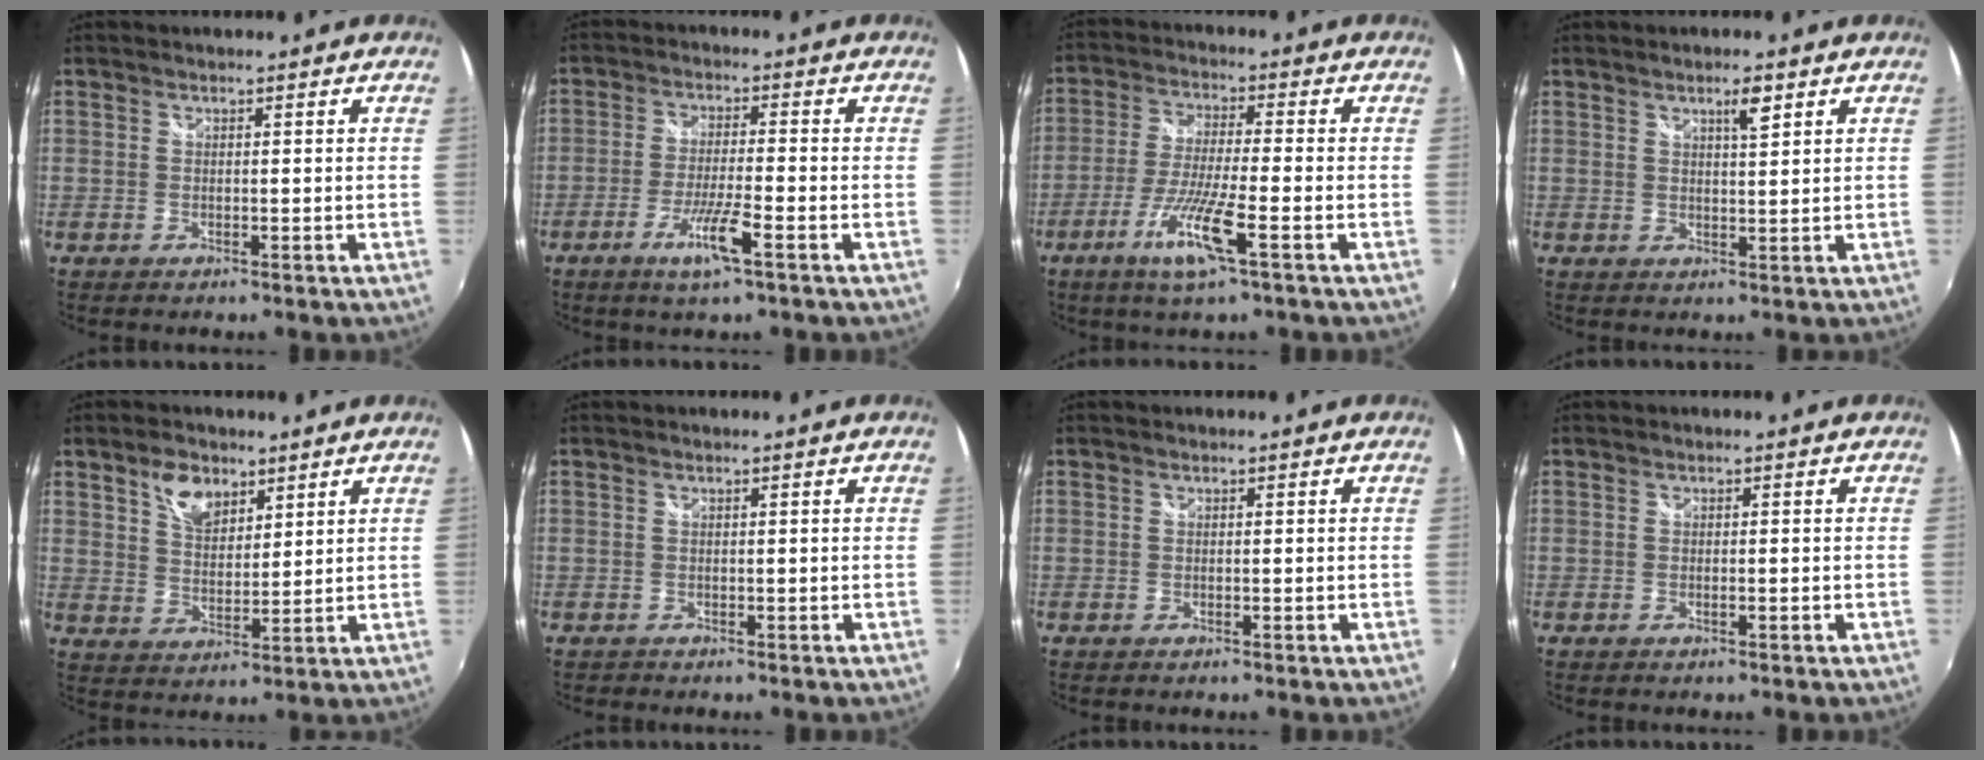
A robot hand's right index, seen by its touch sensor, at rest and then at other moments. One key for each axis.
{"total": 7.0, "fx": -3.7, "fy": 0.0, "fz": 6.0, "tx": -0.119, "ty": -0.012, "tz": -0.071}
{"total": 9.9, "fx": -4.7, "fy": 0.2, "fz": 8.7, "tx": -0.180, "ty": -0.013, "tz": -0.091}
{"total": 3.1, "fx": 1.9, "fy": 0.6, "fz": 2.4, "tx": -0.037, "ty": 0.004, "tz": 0.031}
{"total": 6.8, "fx": 4.2, "fy": 3.8, "fz": 3.7, "tx": -0.061, "ty": 0.008, "tz": 0.076}
{"total": 0.0}
{"total": 0.0}
{"total": 0.9, "fx": -0.4, "fy": 0.0, "fz": 0.7, "tx": -0.010, "ty": 0.002, "tz": -0.008}